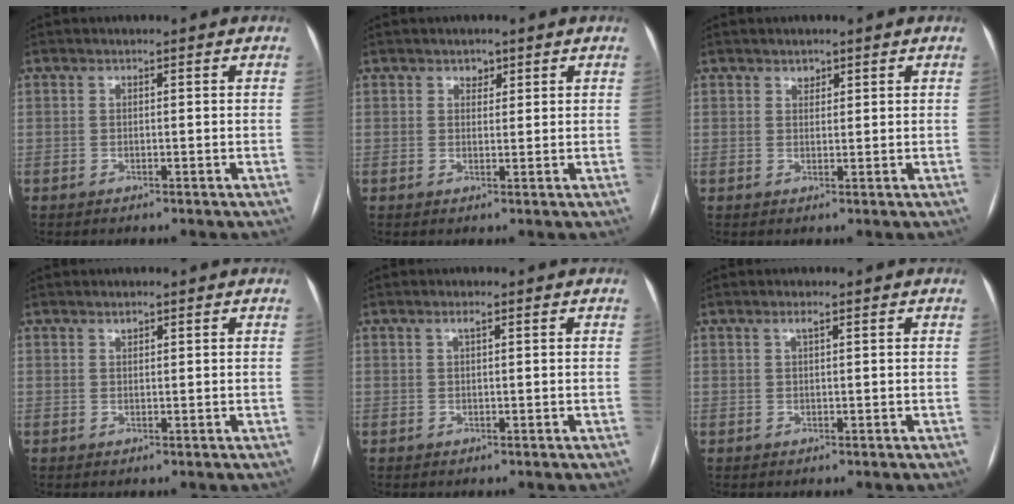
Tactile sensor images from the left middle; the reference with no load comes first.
{"total": 1.5, "force": [1.0, 1.0, 0.6], "torque": [-0.006, -0.001, 0.015]}
{"total": 1.3, "force": [1.0, 0.7, 0.4], "torque": [-0.007, -0.002, 0.016]}
{"total": 0.8, "force": [0.6, 0.3, 0.3], "torque": [-0.010, 0.000, 0.012]}
{"total": 1.0, "force": [0.5, 0.0, 0.8], "torque": [-0.017, 0.004, 0.010]}
{"total": 1.0, "force": [0.5, 0.0, 0.8], "torque": [-0.018, 0.005, 0.011]}